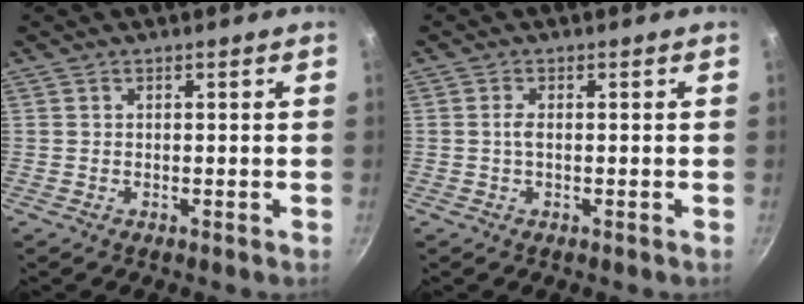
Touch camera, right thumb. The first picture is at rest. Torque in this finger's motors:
{"motor_torque": [0.64, 0.28, 0.41, 0.24, 0.05]}